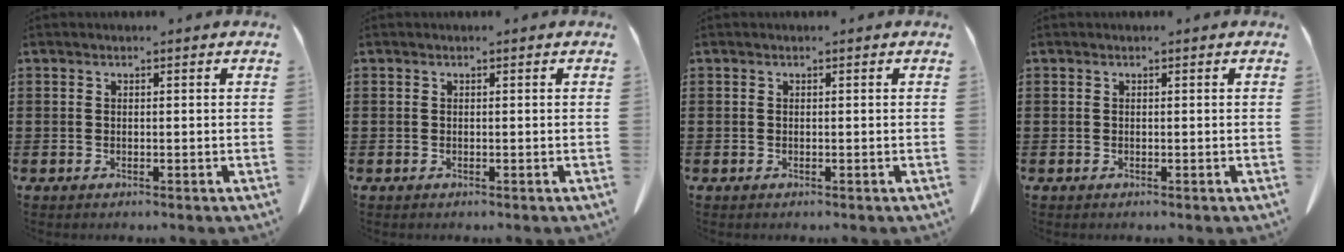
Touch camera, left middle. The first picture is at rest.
{"total": 0.0}
{"total": 0.0}
{"total": 0.0}